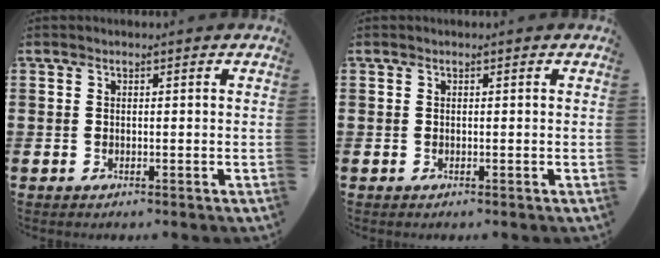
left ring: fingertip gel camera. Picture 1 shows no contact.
{"total": 0.0}